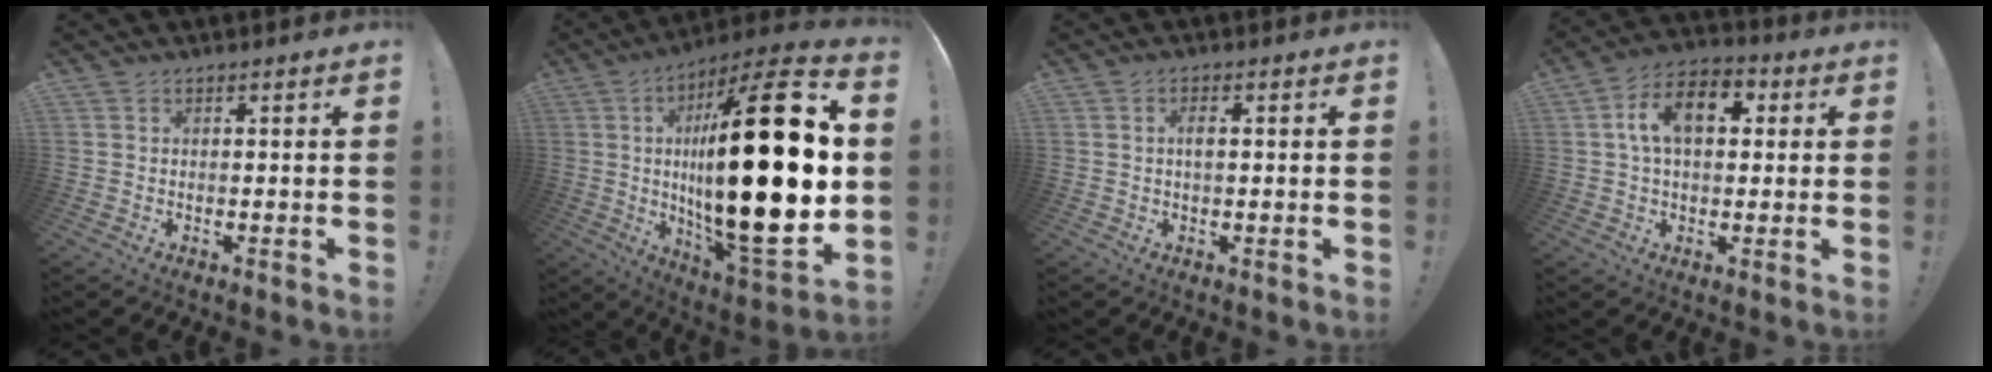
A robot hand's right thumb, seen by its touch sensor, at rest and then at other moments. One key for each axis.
{"total": 37.5, "fx": 2.0, "fy": 11.6, "fz": 35.6, "tx": -0.613, "ty": -0.008, "tz": 0.029}
{"total": 2.1, "fx": 0.1, "fy": 0.8, "fz": 2.0, "tx": -0.036, "ty": 0.004, "tz": -0.001}
{"total": 11.9, "fx": 2.8, "fy": 7.1, "fz": 9.1, "tx": -0.147, "ty": 0.015, "tz": 0.052}